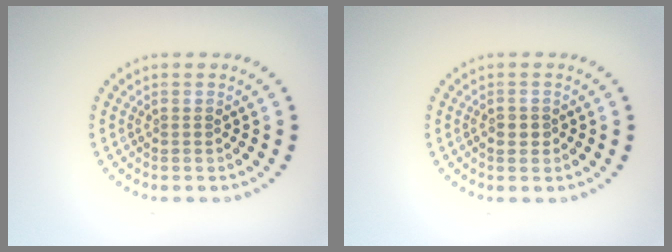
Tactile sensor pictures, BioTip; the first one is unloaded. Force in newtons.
{"total": 1.3, "press": 1.3, "slide": 0.1}